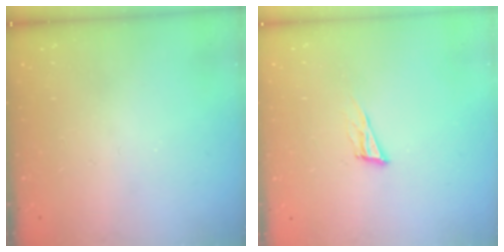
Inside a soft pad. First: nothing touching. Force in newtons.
{"total": 8.4, "press": 8.0, "slide": 2.2}